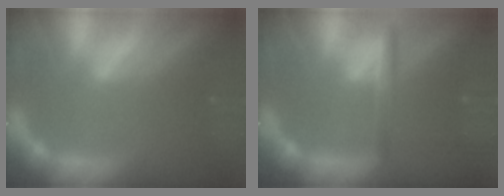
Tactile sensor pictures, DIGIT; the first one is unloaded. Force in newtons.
{"total": 2.4}